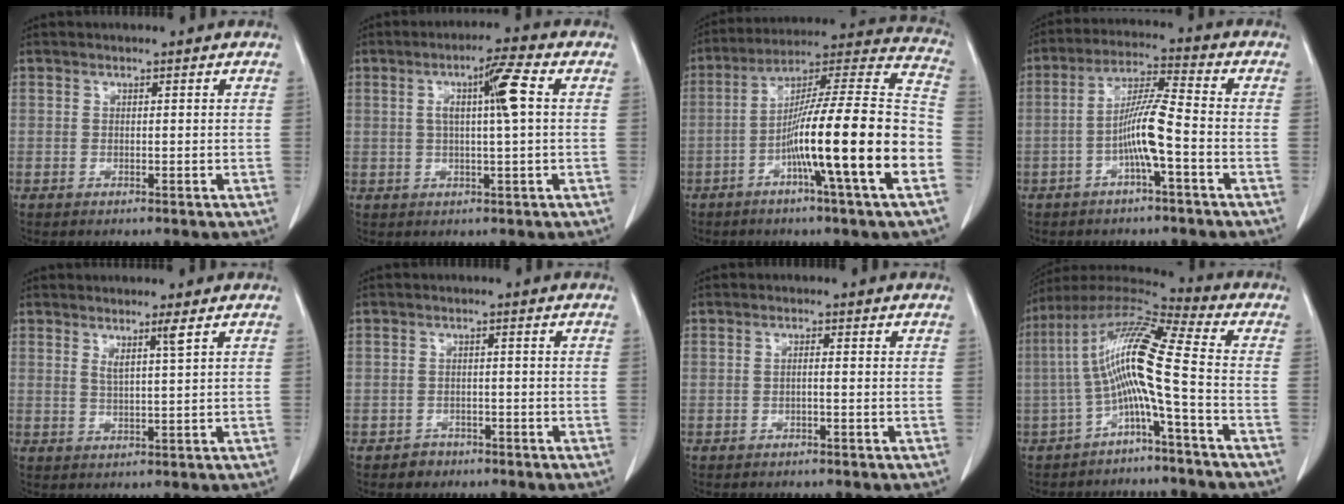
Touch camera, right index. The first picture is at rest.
{"total": 6.3, "force": [1.1, 0.0, 6.2], "torque": [-0.108, 0.007, 0.016]}
{"total": 20.7, "force": [-6.6, -0.6, 19.7], "torque": [-0.287, 0.005, -0.114]}
{"total": 5.9, "force": [-1.6, -0.2, 5.7], "torque": [-0.116, 0.006, -0.029]}
{"total": 2.5, "force": [1.5, -0.7, 1.9], "torque": [-0.039, -0.012, 0.031]}
{"total": 2.1, "force": [-1.4, 1.6, -0.1], "torque": [-0.001, 0.009, -0.021]}
{"total": 0.8, "force": [-0.2, 0.0, 0.8], "torque": [-0.011, 0.004, -0.003]}
{"total": 11.7, "force": [-2.6, -0.4, 11.4], "torque": [-0.220, 0.032, -0.056]}